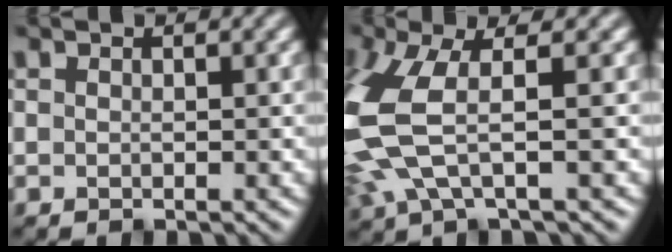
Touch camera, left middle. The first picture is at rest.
{"total": 7.2, "force": [-0.1, 2.8, 6.6], "torque": [-0.187, -0.006, -0.009]}